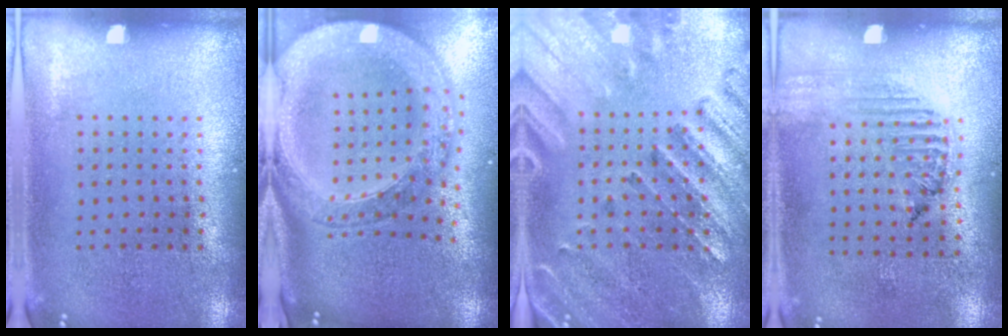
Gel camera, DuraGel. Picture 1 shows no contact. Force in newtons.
{"total": 3.5, "press": 2.8, "slide": 2.1}
{"total": 2.9, "press": 2.6, "slide": 1.1}
{"total": 1.3, "press": 1.3, "slide": 0.2}